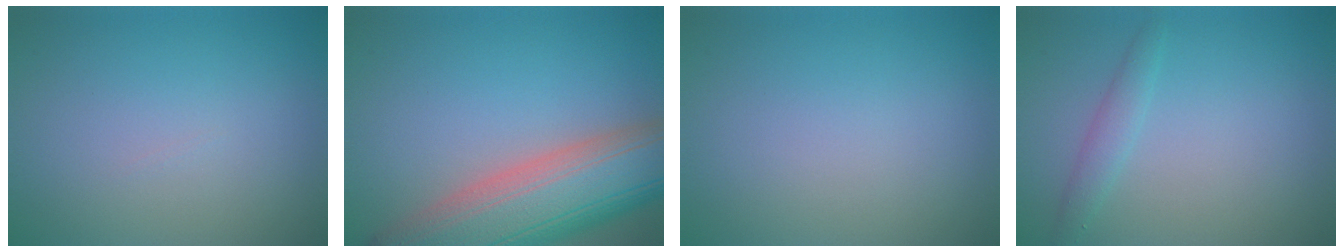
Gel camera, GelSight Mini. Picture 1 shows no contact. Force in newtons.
{"total": 12.9, "press": 12.9, "slide": 0.6}
{"total": 0.0}
{"total": 1.5, "press": 1.5, "slide": 0.0}